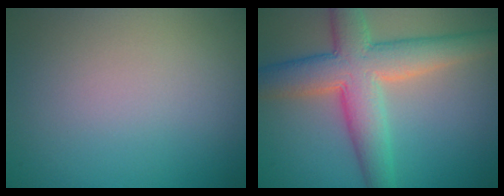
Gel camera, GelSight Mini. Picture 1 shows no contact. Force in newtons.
{"total": 7.9, "press": 7.9, "slide": 0.6}